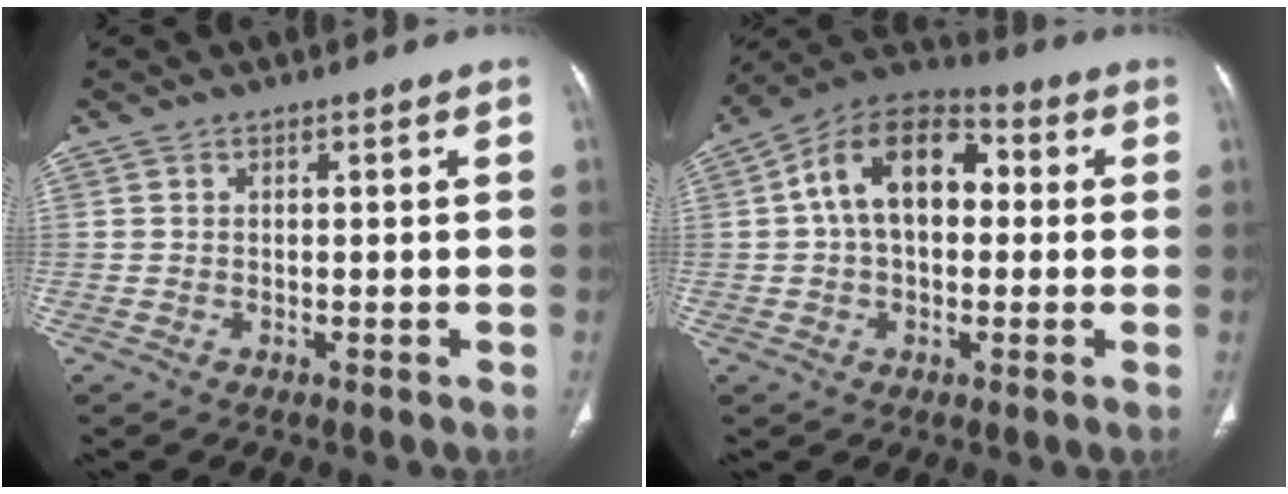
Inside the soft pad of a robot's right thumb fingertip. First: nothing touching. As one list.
[{"total": 14.9, "force": [1.9, 9.7, 11.2], "torque": [-0.162, 0.035, 0.019]}]